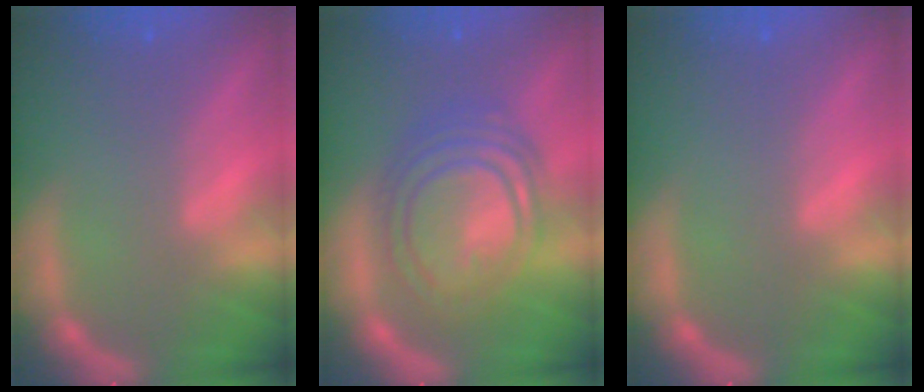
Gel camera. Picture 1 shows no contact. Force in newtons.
{"total": 10.0}
{"total": 0.0}